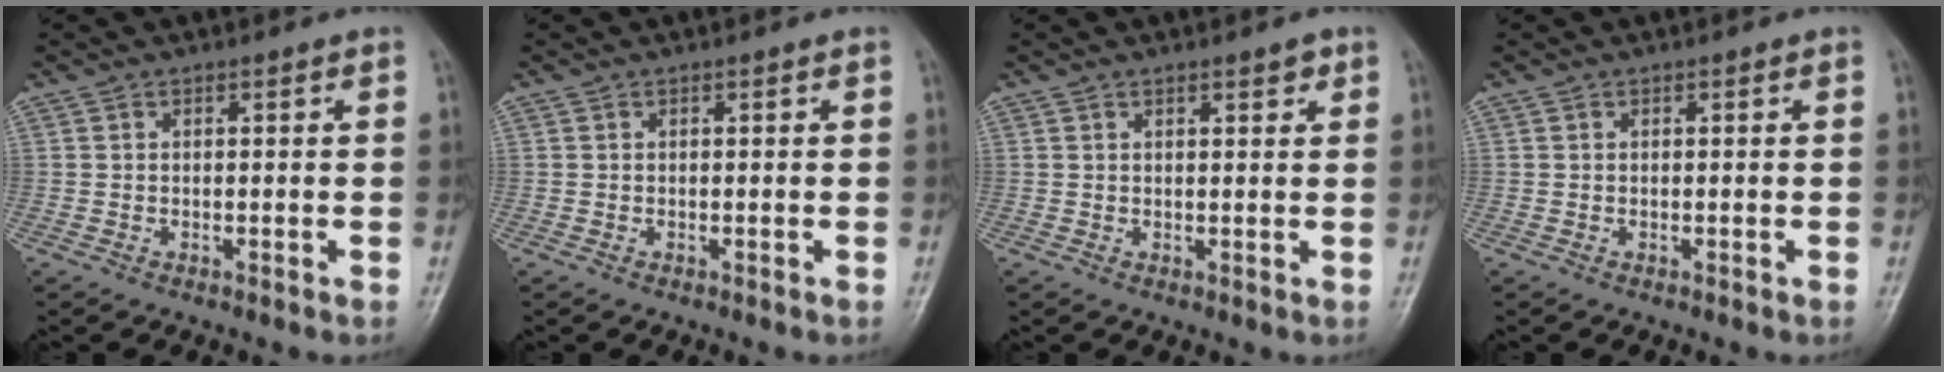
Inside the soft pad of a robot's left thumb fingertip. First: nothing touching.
{"total": 0.0}
{"total": 2.0, "force": [1.3, 0.6, 1.4], "torque": [-0.015, -0.006, 0.017]}
{"total": 0.0}